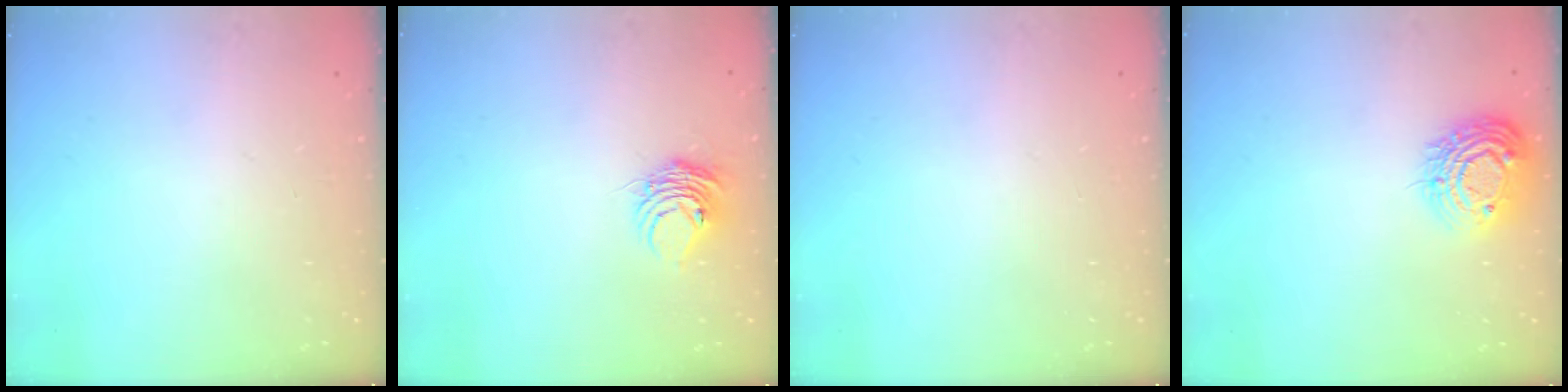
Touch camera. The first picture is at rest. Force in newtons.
{"total": 6.5, "press": 6.5, "slide": 0.4}
{"total": 0.0}
{"total": 12.9, "press": 12.9, "slide": 0.9}